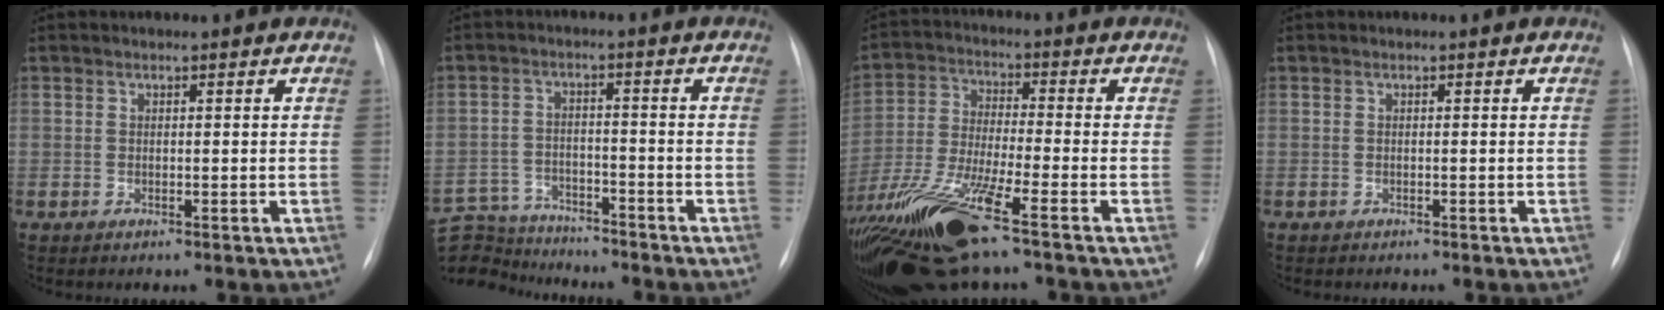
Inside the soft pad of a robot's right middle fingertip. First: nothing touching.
{"total": 13.0, "force": [-12.4, 3.0, 2.4], "torque": [-0.064, 0.014, -0.201]}
{"total": 15.7, "force": [-10.0, 1.6, 12.0], "torque": [-0.256, -0.034, -0.183]}
{"total": 0.6, "force": [-0.6, 0.1, 0.2], "torque": [-0.009, -0.002, -0.010]}